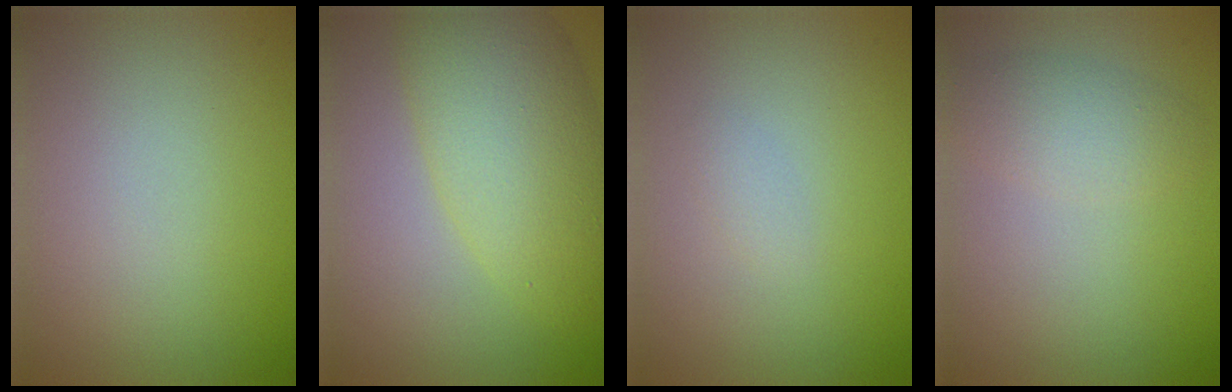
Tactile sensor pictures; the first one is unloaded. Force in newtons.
{"total": 7.2, "press": 7.2, "slide": 0.3}
{"total": 0.7, "press": 0.7, "slide": 0.0}
{"total": 2.4, "press": 2.4, "slide": 0.1}